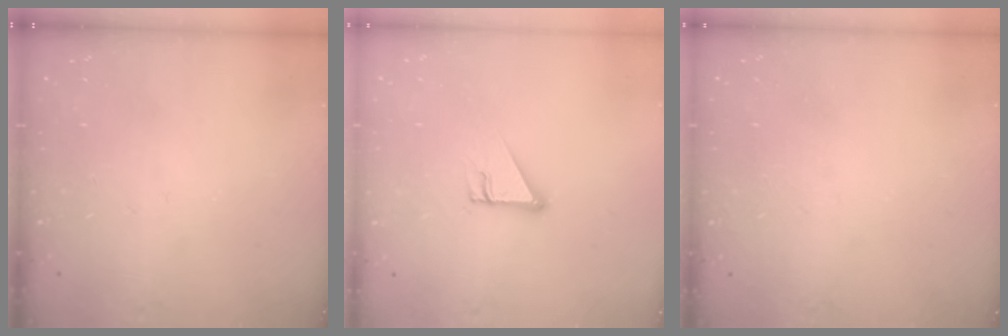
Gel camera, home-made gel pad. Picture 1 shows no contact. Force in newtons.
{"total": 4.3, "press": 4.3, "slide": 0.4}
{"total": 1.6, "press": 1.6, "slide": 0.0}